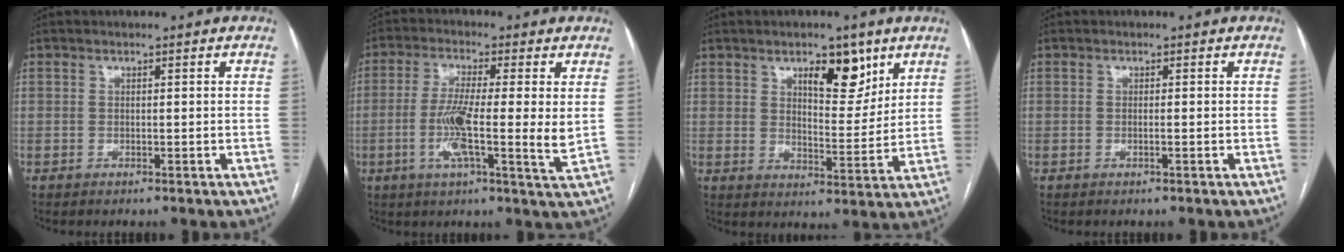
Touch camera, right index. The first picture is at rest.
{"total": 10.0, "force": [-0.6, 0.5, 10.0], "torque": [-0.182, -0.010, -0.025]}
{"total": 8.2, "force": [4.8, 3.2, 5.8], "torque": [-0.080, -0.004, 0.076]}
{"total": 0.5, "force": [-0.3, -0.1, 0.5], "torque": [-0.010, 0.001, -0.005]}